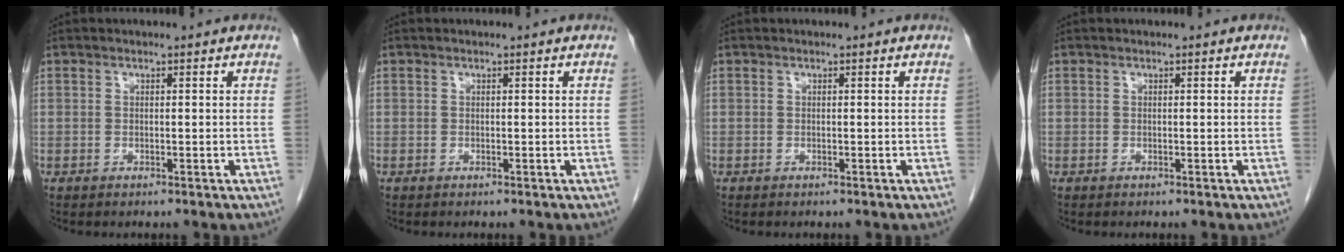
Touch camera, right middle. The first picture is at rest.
{"total": 0.0}
{"total": 0.0}
{"total": 0.0}